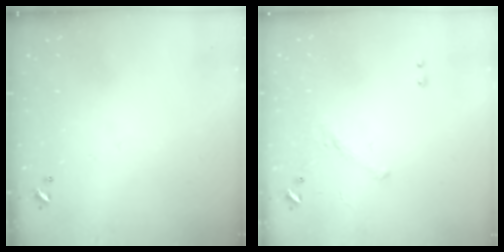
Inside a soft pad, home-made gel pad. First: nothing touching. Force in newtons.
{"total": 5.9, "press": 5.9, "slide": 0.8}